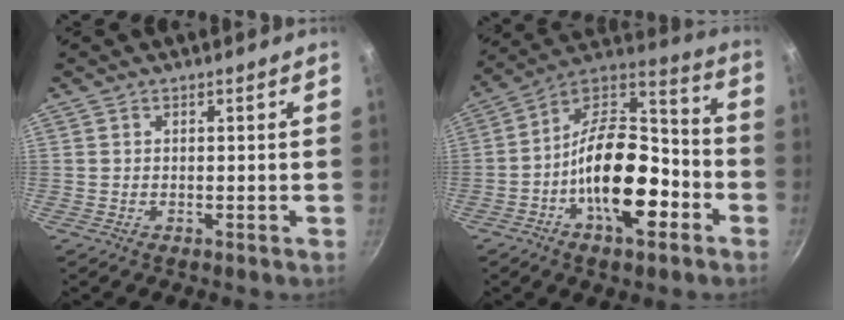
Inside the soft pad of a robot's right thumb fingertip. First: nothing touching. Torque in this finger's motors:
{"motor_torque": [-0.20, 1.12, 1.89, -0.89, 0.18]}